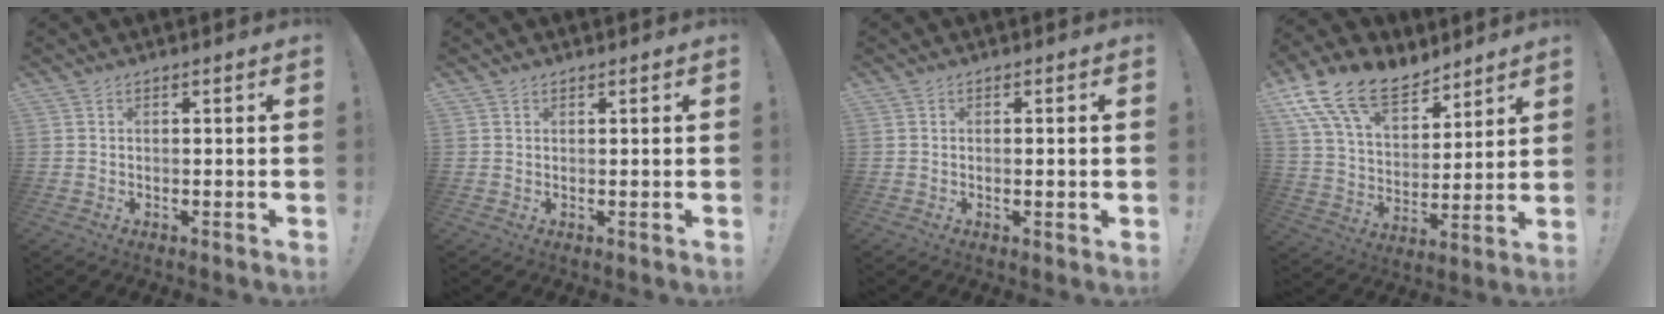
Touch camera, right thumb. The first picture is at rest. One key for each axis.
{"total": 0.7, "fx": 0.5, "fy": 0.4, "fz": 0.1, "tx": 0.002, "ty": -0.002, "tz": 0.010}
{"total": 1.3, "fx": -0.2, "fy": 0.2, "fz": 1.2, "tx": -0.019, "ty": -0.001, "tz": -0.003}
{"total": 17.7, "fx": 11.9, "fy": 9.8, "fz": 8.8, "tx": -0.163, "ty": -0.073, "tz": 0.222}